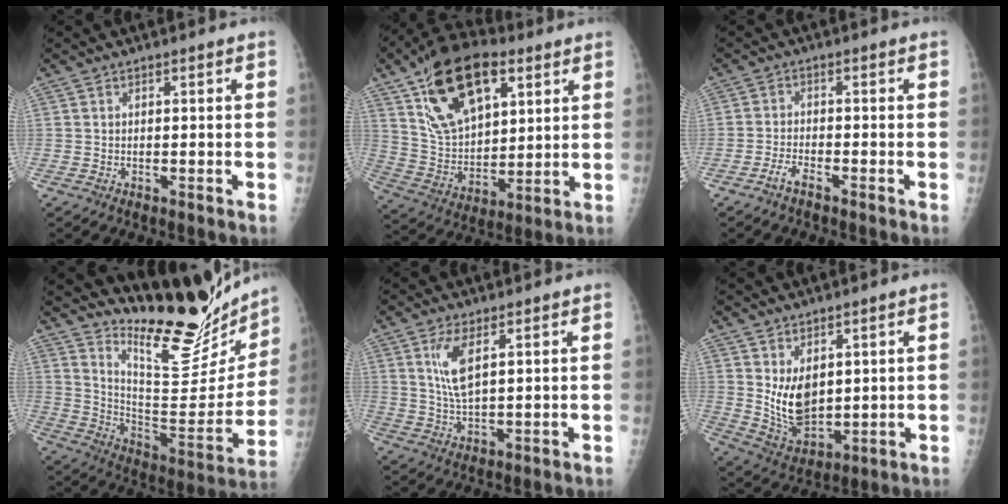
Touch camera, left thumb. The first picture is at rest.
{"total": 20.9, "force": [10.0, 11.4, 14.4], "torque": [-0.212, -0.028, 0.182]}
{"total": 2.4, "force": [-1.8, 0.5, 1.5], "torque": [-0.038, 0.009, -0.038]}
{"total": 24.4, "force": [20.8, 6.2, 11.1], "torque": [-0.125, -0.158, 0.308]}
{"total": 6.4, "force": [2.6, 2.3, 5.4], "torque": [-0.106, -0.016, 0.059]}
{"total": 9.2, "force": [2.5, 5.6, 6.9], "torque": [-0.101, -0.031, 0.069]}